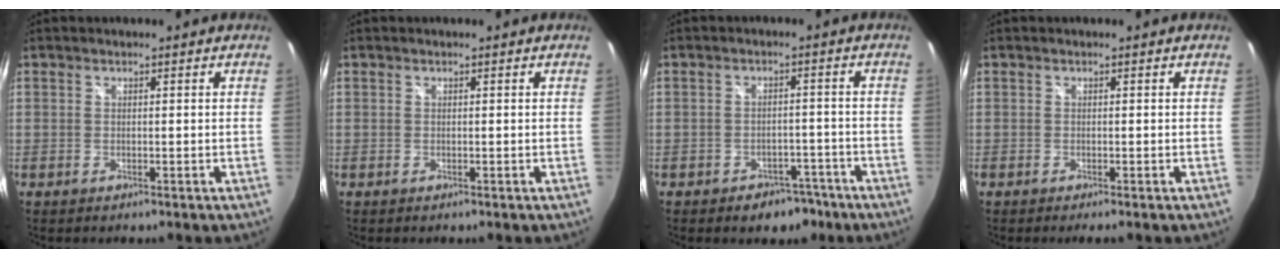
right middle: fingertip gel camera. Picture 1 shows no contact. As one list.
[{"total": 0.0}, {"total": 5.8, "force": [-4.0, 3.7, 1.8], "torque": [-0.035, 0.016, -0.041]}, {"total": 0.6, "force": [-0.5, -0.1, 0.3], "torque": [-0.004, -0.001, -0.010]}]